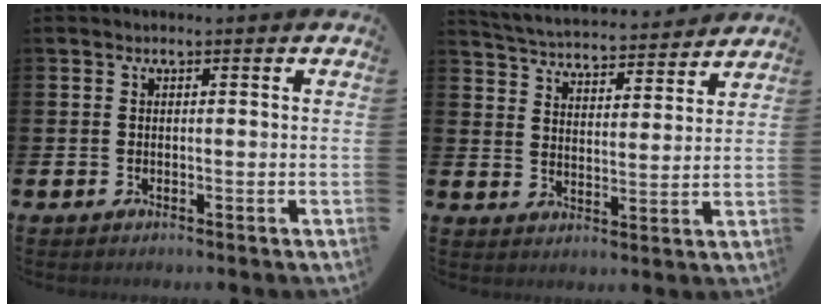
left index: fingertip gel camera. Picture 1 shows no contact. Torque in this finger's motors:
{"motor_torque": [0.90, -1.24, 0.47, 0.10]}